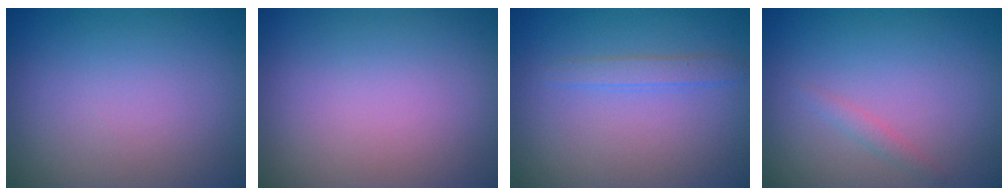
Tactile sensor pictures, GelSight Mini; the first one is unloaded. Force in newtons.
{"total": 0.0}
{"total": 1.3, "press": 1.3, "slide": 0.0}
{"total": 0.9, "press": 0.9, "slide": 0.1}